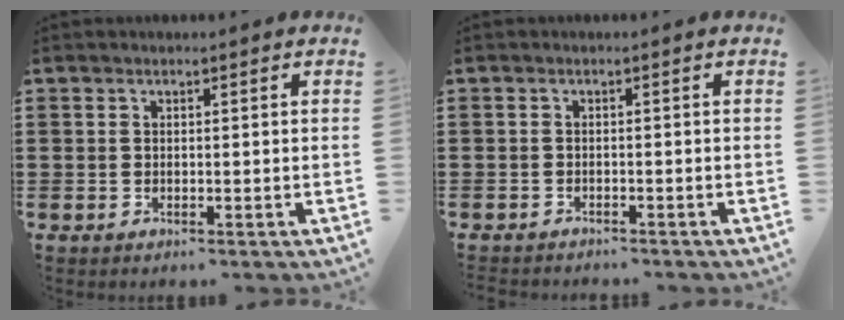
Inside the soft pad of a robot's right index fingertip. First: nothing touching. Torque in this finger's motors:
{"motor_torque": [-0.91, 0.97, -1.05, 0.02]}